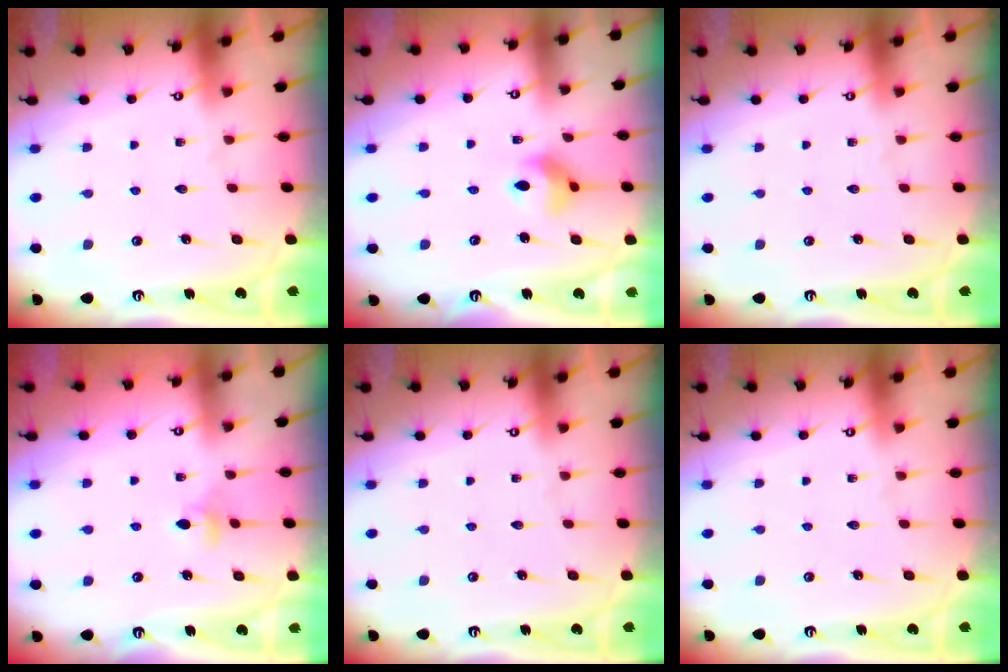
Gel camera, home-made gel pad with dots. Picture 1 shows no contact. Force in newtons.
{"total": 7.7, "press": 7.7, "slide": 1.0}
{"total": 0.0}
{"total": 3.4, "press": 3.3, "slide": 0.8}
{"total": 0.0}
{"total": 0.0}